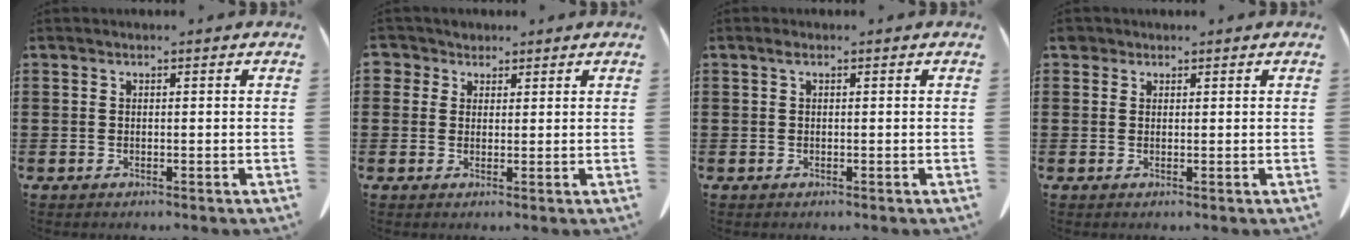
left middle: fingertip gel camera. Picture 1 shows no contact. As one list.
[{"total": 2.5, "force": [1.6, 1.9, 0.2], "torque": [-0.007, 0.008, 0.027]}, {"total": 0.7, "force": [0.2, 0.2, 0.7], "torque": [-0.015, 0.005, 0.002]}, {"total": 1.1, "force": [0.8, 0.7, 0.2], "torque": [-0.008, 0.005, 0.015]}]